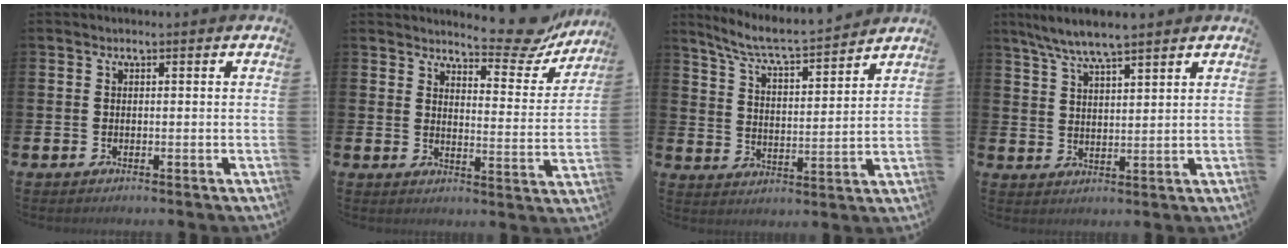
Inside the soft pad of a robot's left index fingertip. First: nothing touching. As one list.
[{"total": 7.4, "force": [6.9, 1.5, 2.2], "torque": [-0.038, -0.048, 0.117]}, {"total": 6.6, "force": [6.2, -0.1, 2.2], "torque": [-0.071, -0.046, 0.105]}, {"total": 6.4, "force": [5.8, 0.5, 2.6], "torque": [-0.069, -0.015, 0.106]}]